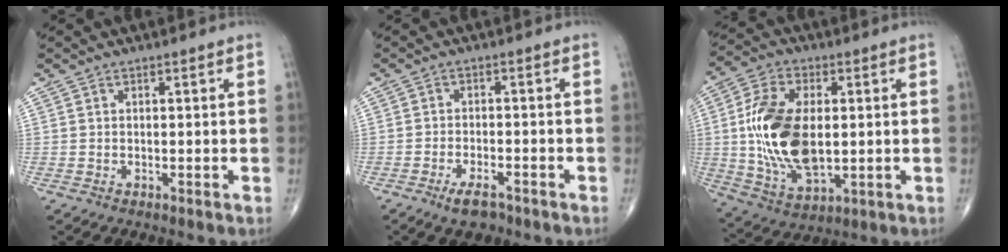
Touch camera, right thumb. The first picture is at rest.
{"total": 4.6, "force": [-3.1, 1.8, 2.9], "torque": [-0.052, 0.010, -0.050]}
{"total": 17.5, "force": [0.6, 9.7, 14.6], "torque": [-0.283, -0.006, 0.020]}